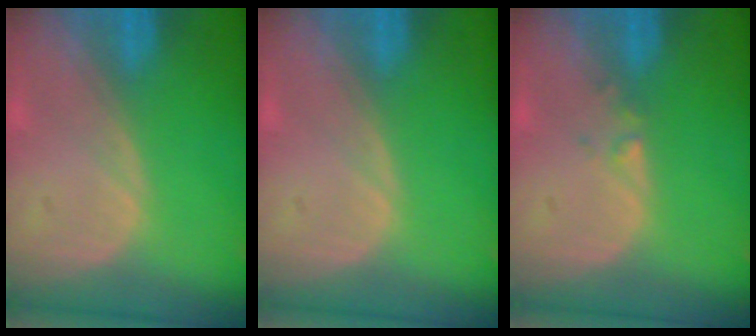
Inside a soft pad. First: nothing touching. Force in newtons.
{"total": 0.0}
{"total": 1.0, "press": 0.9, "slide": 0.5}